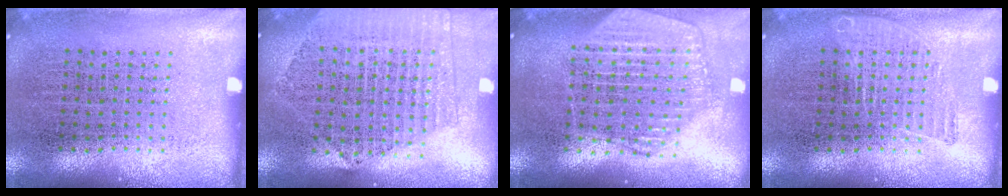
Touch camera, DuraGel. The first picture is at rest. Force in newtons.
{"total": 2.1, "press": 1.9, "slide": 0.9}
{"total": 2.1, "press": 1.9, "slide": 0.9}
{"total": 1.0, "press": 1.0, "slide": 0.2}